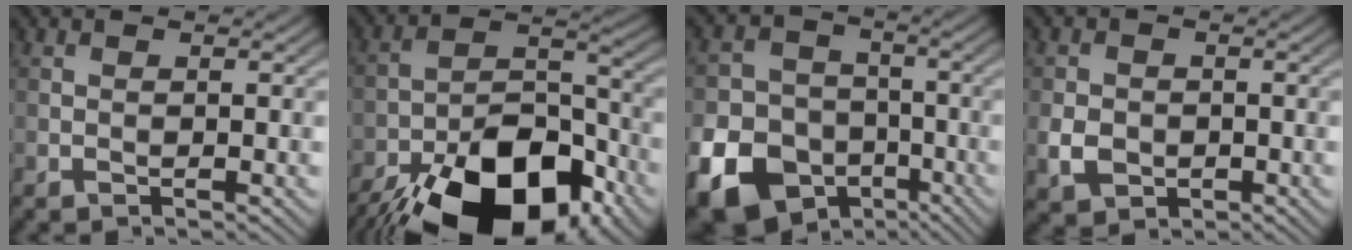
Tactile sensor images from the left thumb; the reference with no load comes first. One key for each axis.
{"total": 20.7, "fx": -14.0, "fy": 10.0, "fz": 11.6, "tx": -0.178, "ty": -0.032, "tz": -0.209}
{"total": 19.0, "fx": -9.4, "fy": 15.2, "fz": 6.3, "tx": -0.169, "ty": -0.078, "tz": -0.168}
{"total": 3.6, "fx": -1.0, "fy": 3.0, "fz": 1.8, "tx": -0.044, "ty": -0.008, "tz": -0.020}